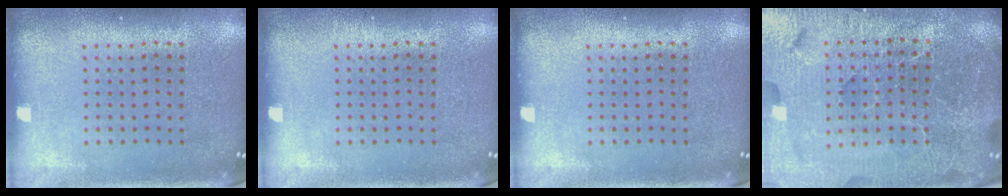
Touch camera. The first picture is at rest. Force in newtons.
{"total": 0.0}
{"total": 0.0}
{"total": 6.5, "press": 5.8, "slide": 3.0}